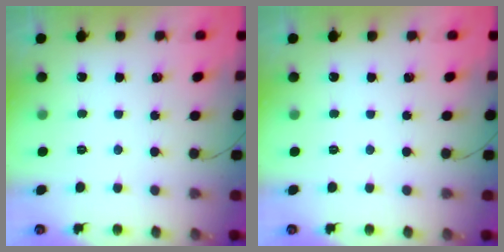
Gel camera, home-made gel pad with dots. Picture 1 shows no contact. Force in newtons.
{"total": 0.0}